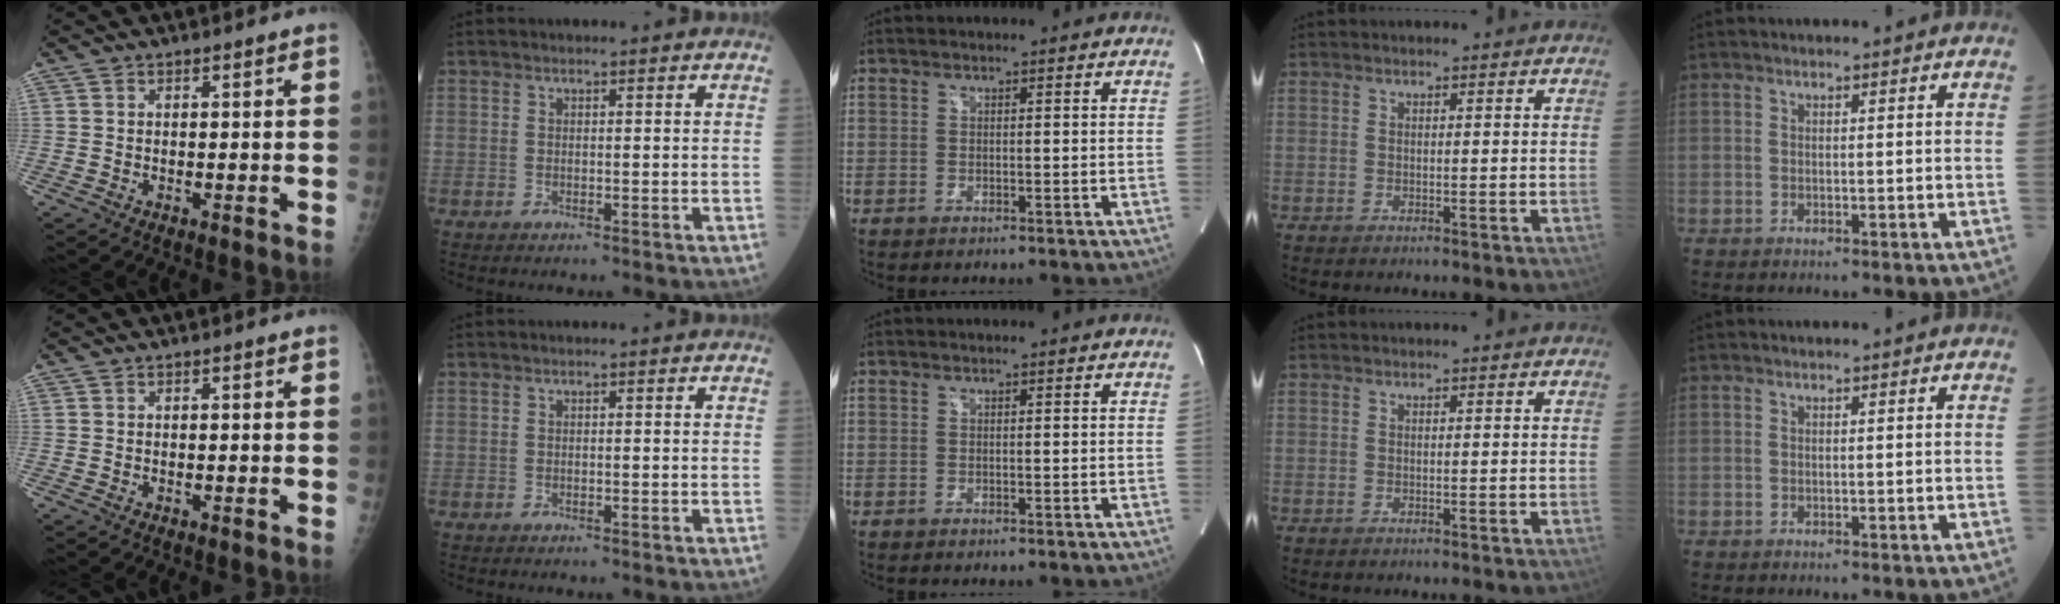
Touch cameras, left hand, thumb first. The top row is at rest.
{}